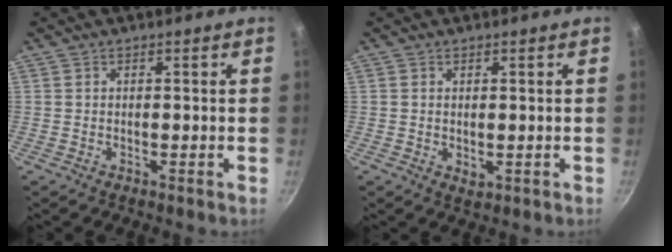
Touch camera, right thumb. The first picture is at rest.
{"total": 1.7, "force": [0.2, 1.1, 1.3], "torque": [-0.020, -0.004, 0.004]}